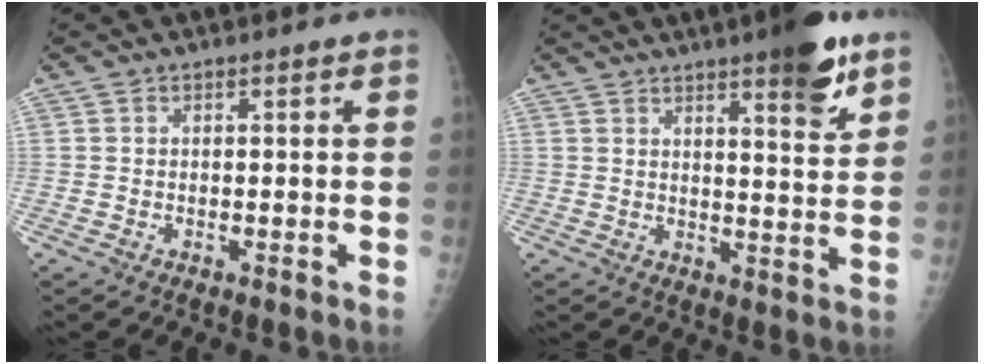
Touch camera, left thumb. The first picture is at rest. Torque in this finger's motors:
{"motor_torque": [2.30, 0.90, 0.89, -0.58, 0.17]}